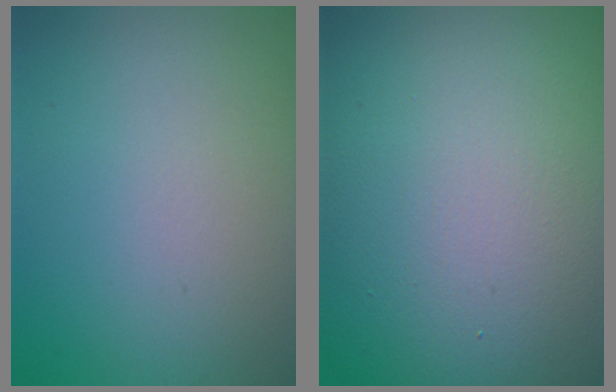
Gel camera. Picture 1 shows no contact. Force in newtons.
{"total": 22.1, "press": 22.1, "slide": 1.2}